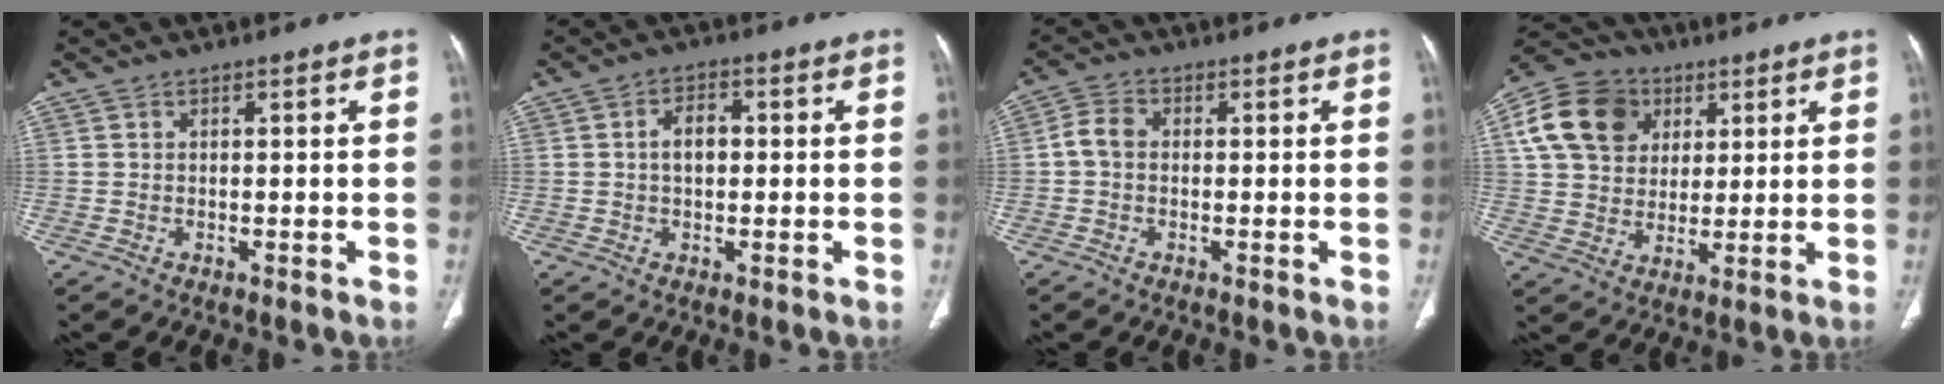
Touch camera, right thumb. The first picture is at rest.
{"total": 4.4, "force": [0.2, 2.9, 3.3], "torque": [-0.051, 0.014, -0.001]}
{"total": 3.7, "force": [-0.2, 2.7, 2.5], "torque": [-0.047, 0.010, -0.013]}
{"total": 14.9, "force": [5.0, 11.9, 7.4], "torque": [-0.122, 0.005, 0.084]}